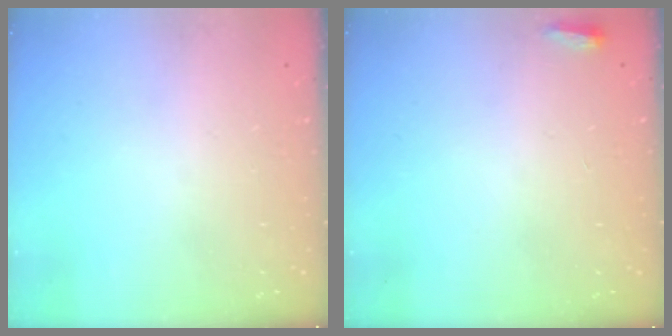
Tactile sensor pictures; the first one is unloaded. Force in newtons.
{"total": 2.5, "press": 2.3, "slide": 1.0}